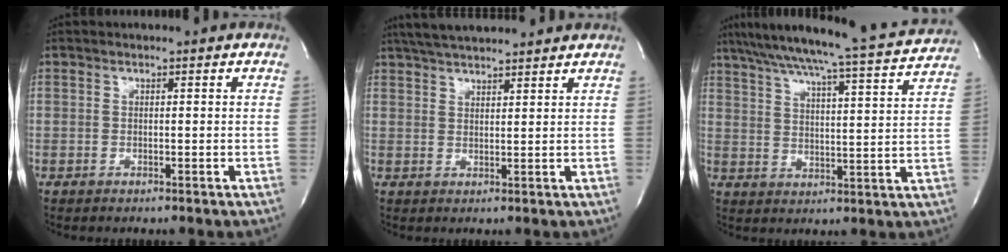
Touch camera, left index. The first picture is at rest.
{"total": 9.8, "force": [8.8, 1.1, 4.1], "torque": [-0.073, 0.034, 0.134]}
{"total": 22.3, "force": [20.3, 0.3, 9.1], "torque": [-0.157, -0.018, 0.272]}